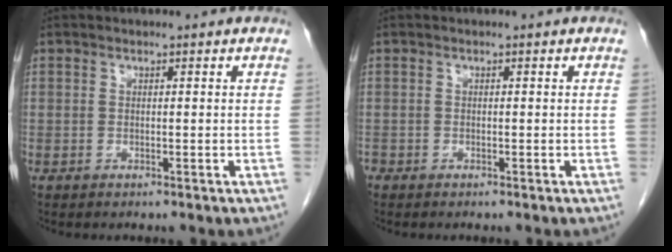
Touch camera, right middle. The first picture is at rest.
{"total": 0.7, "force": [-0.5, 0.4, 0.1], "torque": [-0.006, 0.001, -0.013]}